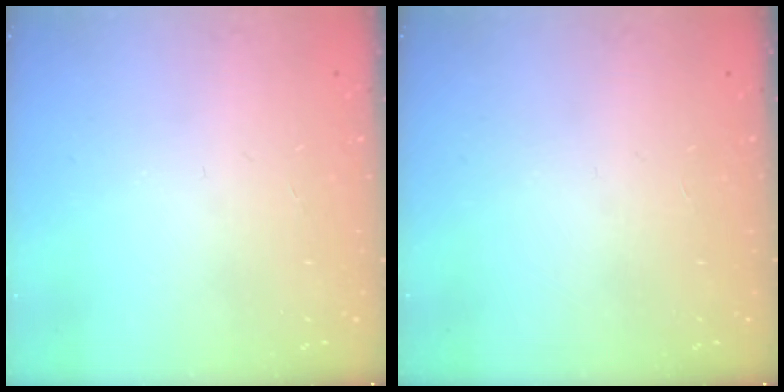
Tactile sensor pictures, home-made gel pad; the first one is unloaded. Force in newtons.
{"total": 0.0}